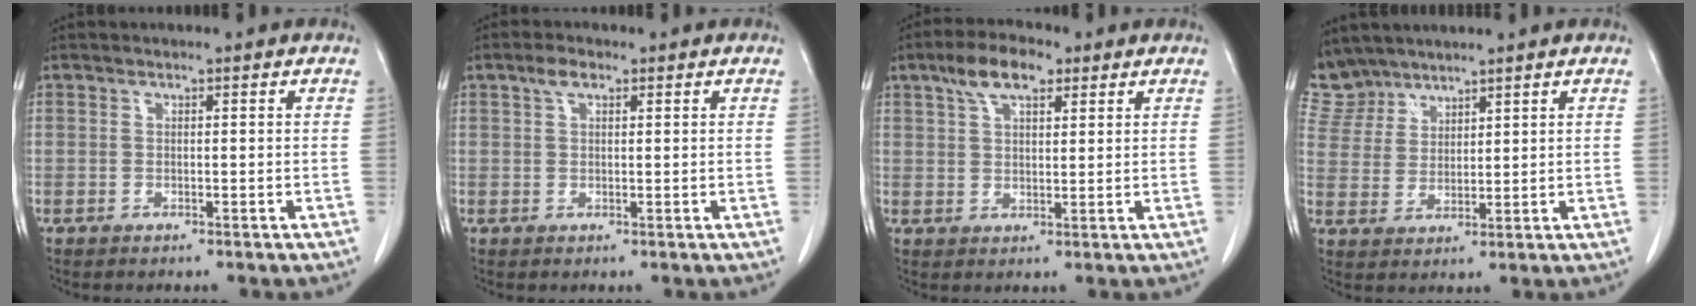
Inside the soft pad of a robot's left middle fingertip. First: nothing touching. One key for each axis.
{"total": 2.1, "fx": 1.2, "fy": 1.0, "fz": 1.5, "tx": -0.032, "ty": 0.009, "tz": 0.024}
{"total": 6.7, "fx": 4.0, "fy": 2.8, "fz": 4.6, "tx": -0.091, "ty": 0.019, "tz": 0.072}
{"total": 6.3, "fx": 5.9, "fy": 2.2, "fz": -0.4, "tx": 0.003, "ty": 0.005, "tz": 0.131}